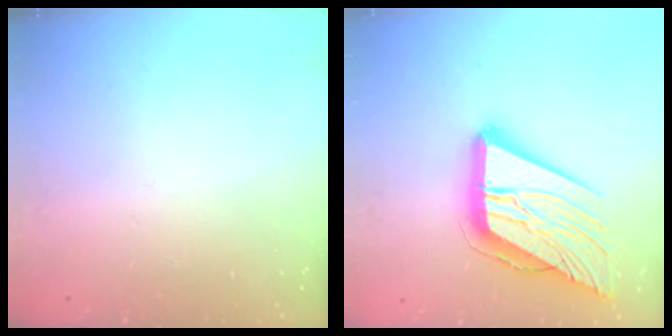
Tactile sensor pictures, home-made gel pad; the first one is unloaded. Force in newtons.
{"total": 24.5, "press": 24.3, "slide": 3.0}